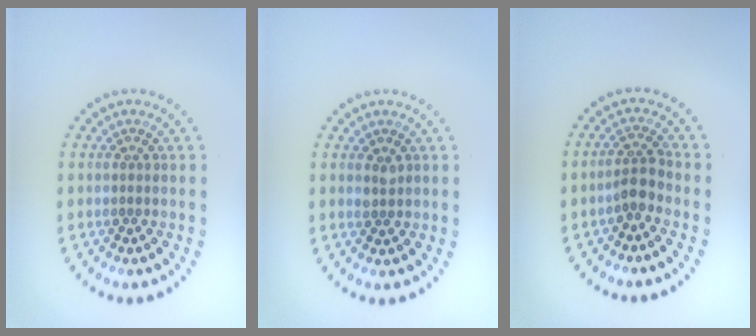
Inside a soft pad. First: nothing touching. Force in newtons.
{"total": 0.9, "press": 0.9, "slide": 0.2}
{"total": 2.2, "press": 1.9, "slide": 1.2}